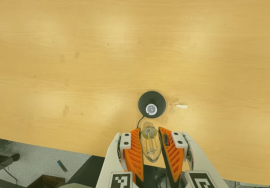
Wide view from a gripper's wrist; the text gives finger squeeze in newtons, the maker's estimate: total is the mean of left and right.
{"total": 19.8, "left": 21.8, "right": 17.8}